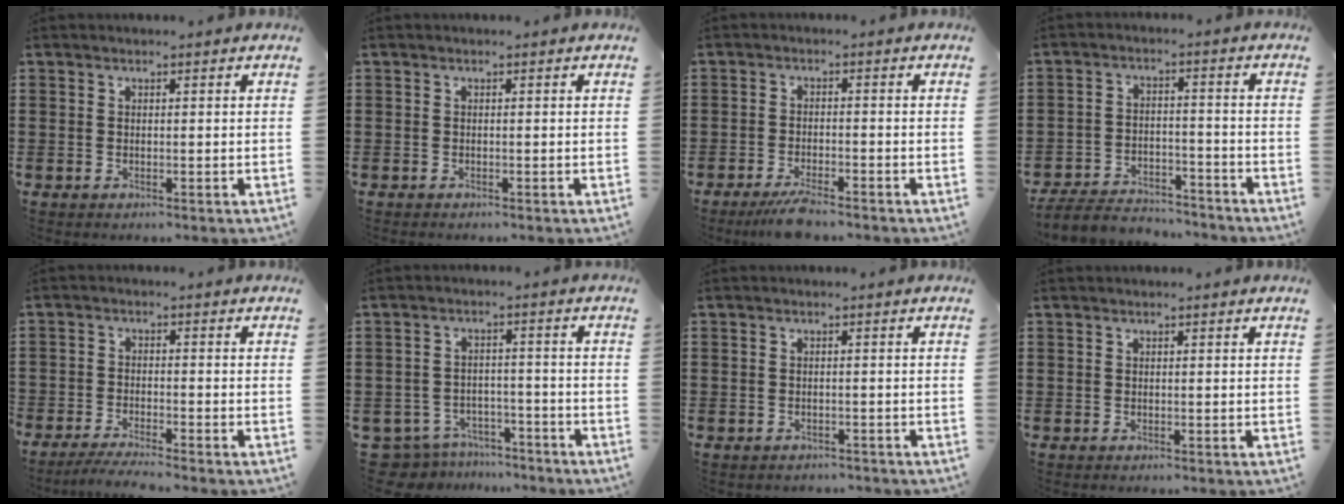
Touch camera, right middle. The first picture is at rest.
{"total": 0.0}
{"total": 4.2, "force": [-3.6, 0.4, 2.0], "torque": [-0.039, -0.003, -0.068]}
{"total": 4.7, "force": [-4.5, 1.1, 0.7], "torque": [-0.028, 0.004, -0.096]}
{"total": 3.5, "force": [-3.4, 0.0, 0.8], "torque": [-0.021, -0.004, -0.071]}
{"total": 5.2, "force": [-5.0, 1.2, 0.4], "torque": [-0.032, 0.007, -0.110]}
{"total": 0.9, "force": [-0.9, 0.2, 0.0], "torque": [-0.003, 0.002, -0.019]}
{"total": 0.0}